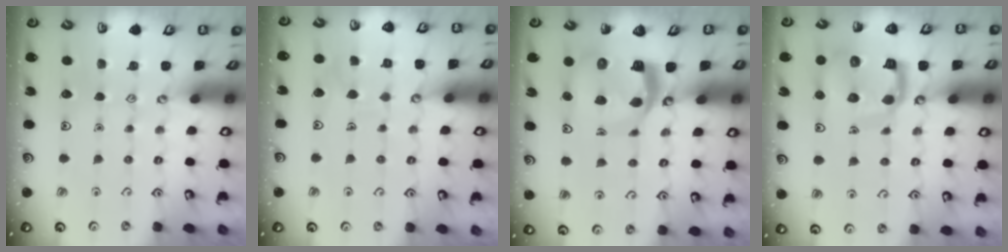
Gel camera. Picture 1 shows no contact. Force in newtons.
{"total": 5.4, "press": 5.4, "slide": 0.5}
{"total": 9.0, "press": 8.9, "slide": 1.2}
{"total": 12.9, "press": 12.8, "slide": 1.4}